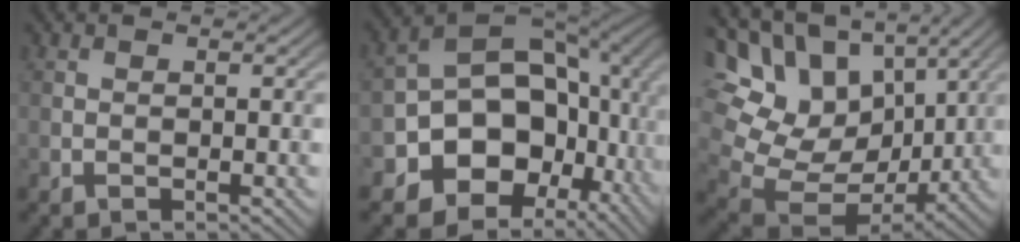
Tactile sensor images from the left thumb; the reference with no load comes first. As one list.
[{"total": 18.5, "force": [-2.6, 13.9, 11.9], "torque": [-0.210, -0.056, -0.012]}, {"total": 16.5, "force": [7.1, 10.9, 10.2], "torque": [-0.244, 0.019, 0.148]}]